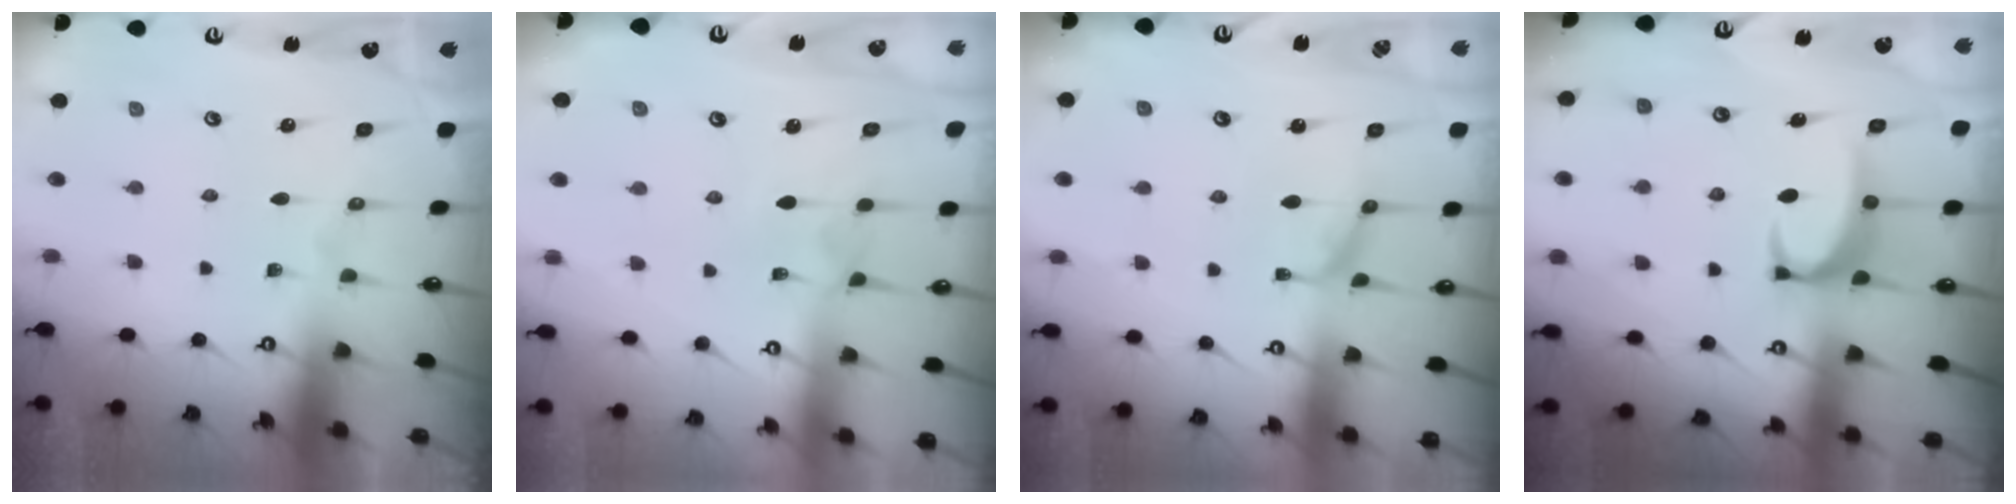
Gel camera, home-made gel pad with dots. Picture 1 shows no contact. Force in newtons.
{"total": 1.2, "press": 1.1, "slide": 0.5}
{"total": 1.5, "press": 1.3, "slide": 0.5}
{"total": 3.1, "press": 3.1, "slide": 0.4}